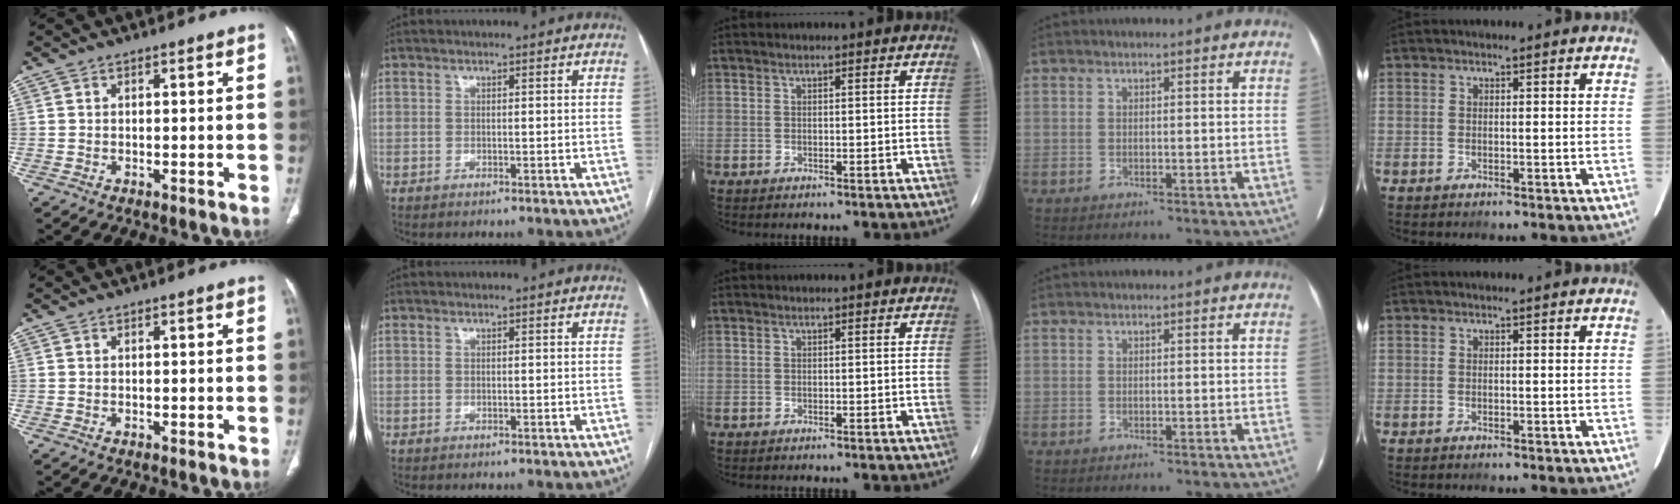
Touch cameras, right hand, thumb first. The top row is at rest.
{}